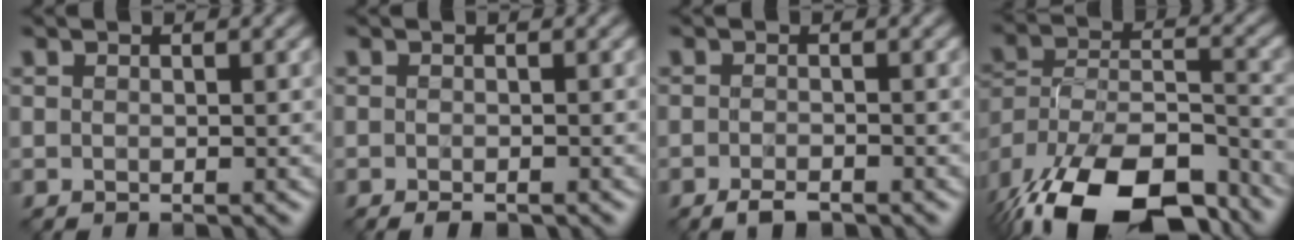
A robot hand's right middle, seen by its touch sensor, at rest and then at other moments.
{"total": 1.4, "force": [-1.0, 0.5, 0.8], "torque": [-0.019, -0.005, -0.019]}
{"total": 1.8, "force": [-1.4, 0.4, 1.0], "torque": [-0.023, -0.004, -0.028]}
{"total": 18.6, "force": [-14.4, 7.7, 8.8], "torque": [-0.172, -0.032, -0.204]}